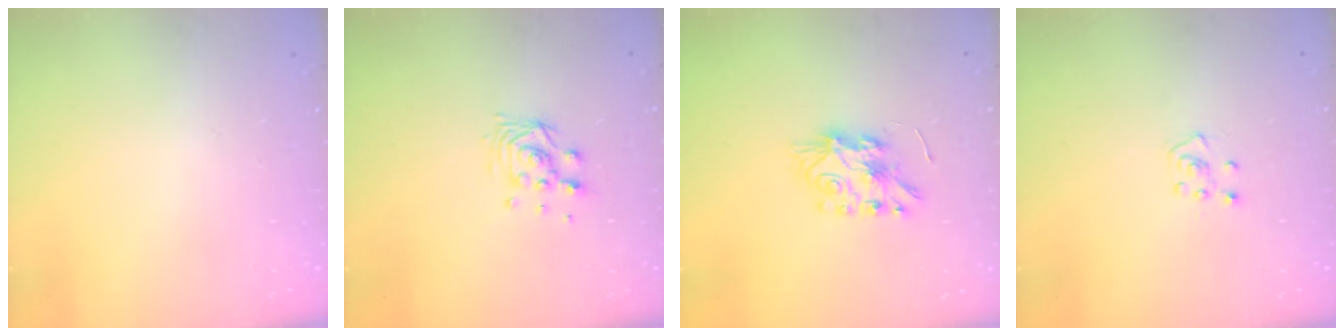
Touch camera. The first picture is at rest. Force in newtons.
{"total": 8.2, "press": 8.2, "slide": 0.4}
{"total": 7.7, "press": 7.7, "slide": 0.6}
{"total": 4.8, "press": 4.8, "slide": 0.4}